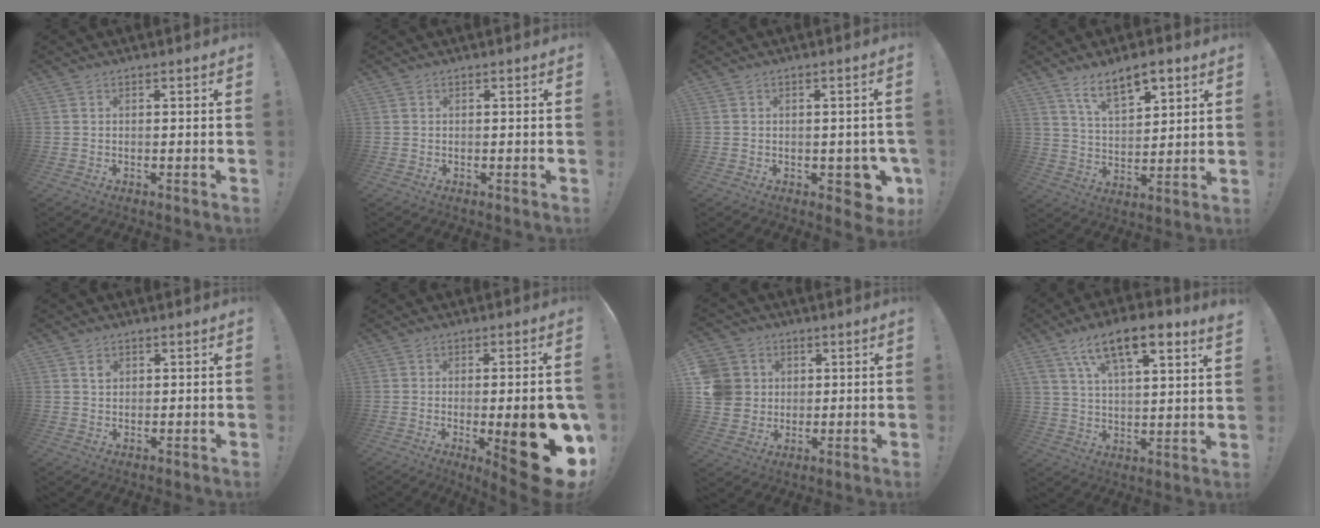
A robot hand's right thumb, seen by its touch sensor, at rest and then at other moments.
{"total": 0.0}
{"total": 6.4, "force": [-1.9, 4.1, 4.5], "torque": [-0.037, 0.010, -0.025]}
{"total": 11.3, "force": [7.2, 4.8, 7.2], "torque": [-0.116, -0.029, 0.130]}
{"total": 1.9, "force": [0.9, 1.5, 0.7], "torque": [0.005, -0.006, 0.013]}
{"total": 20.3, "force": [-5.0, 5.7, 18.8], "torque": [-0.226, 0.011, -0.056]}
{"total": 9.7, "force": [1.6, 9.1, 2.9], "torque": [-0.064, -0.002, 0.038]}
{"total": 13.3, "force": [8.6, 4.3, 9.2], "torque": [-0.165, -0.037, 0.149]}